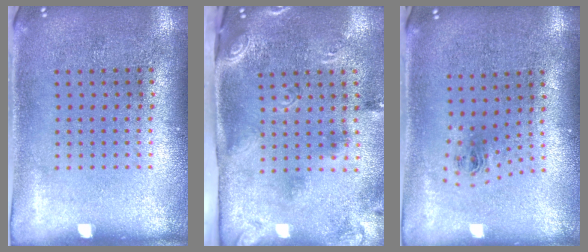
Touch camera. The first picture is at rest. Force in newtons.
{"total": 2.8, "press": 1.7, "slide": 2.2}
{"total": 0.9, "press": 0.4, "slide": 0.8}